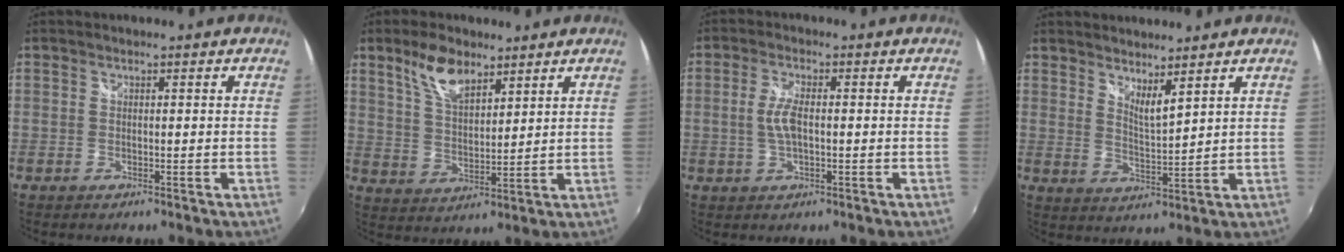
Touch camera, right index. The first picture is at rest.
{"total": 8.4, "force": [5.6, 3.7, 5.1], "torque": [-0.095, 0.011, 0.109]}
{"total": 4.5, "force": [-0.2, 1.8, 4.1], "torque": [-0.085, 0.000, -0.003]}
{"total": 5.2, "force": [4.5, 0.4, 2.6], "torque": [-0.040, -0.008, 0.070]}